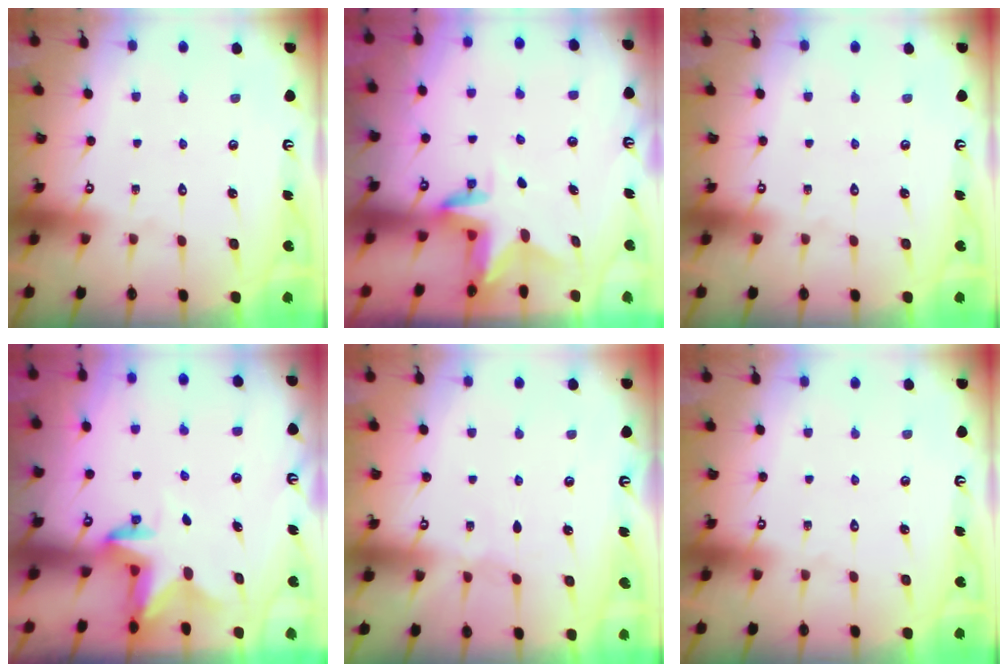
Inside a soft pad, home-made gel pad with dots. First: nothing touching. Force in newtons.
{"total": 2.9, "press": 2.9, "slide": 0.3}
{"total": 0.0}
{"total": 2.7, "press": 2.7, "slide": 0.5}
{"total": 2.3, "press": 2.3, "slide": 0.4}
{"total": 0.0}